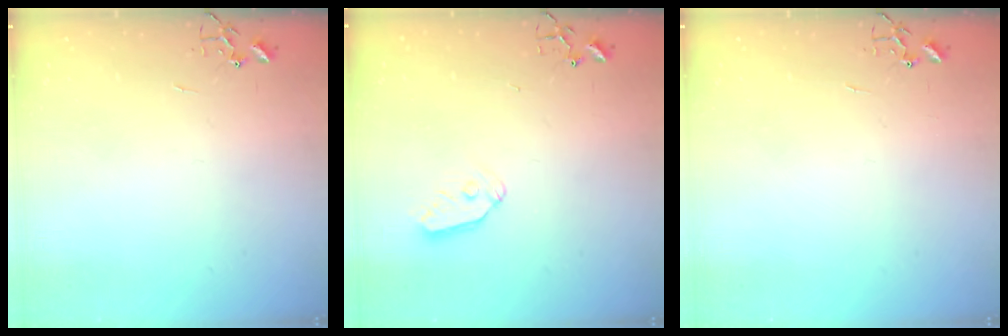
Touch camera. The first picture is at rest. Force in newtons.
{"total": 7.4, "press": 7.4, "slide": 0.5}
{"total": 0.0}